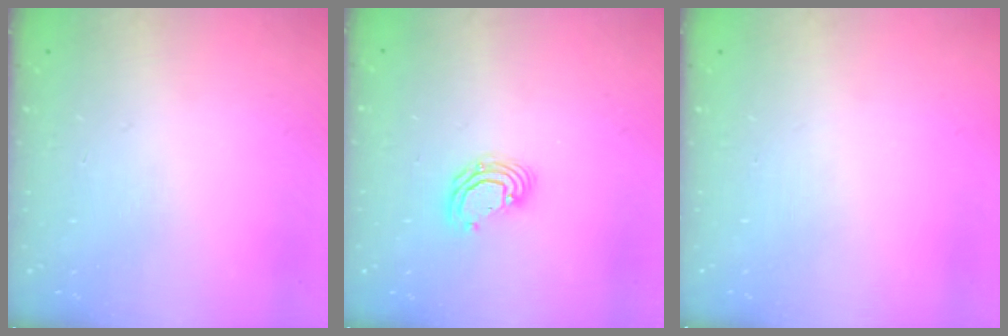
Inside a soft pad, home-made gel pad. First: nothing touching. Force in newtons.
{"total": 7.0, "press": 7.0, "slide": 0.8}
{"total": 0.0}